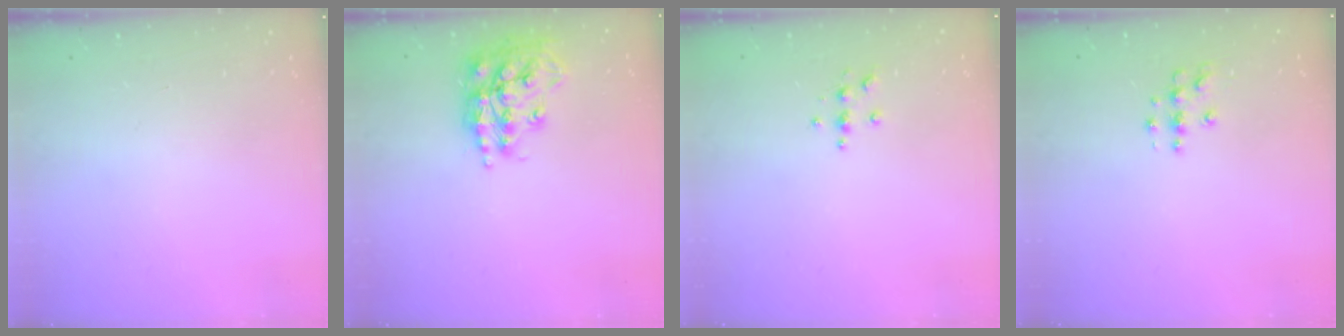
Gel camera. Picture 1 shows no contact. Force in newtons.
{"total": 18.7, "press": 18.6, "slide": 1.6}
{"total": 3.9, "press": 3.8, "slide": 0.4}
{"total": 4.5, "press": 4.4, "slide": 0.4}